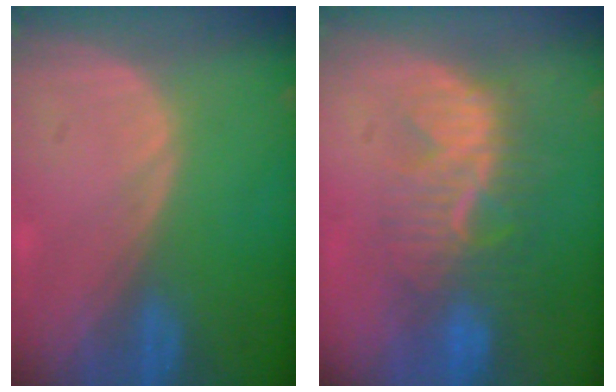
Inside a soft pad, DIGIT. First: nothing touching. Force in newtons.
{"total": 8.6, "press": 8.1, "slide": 3.0}